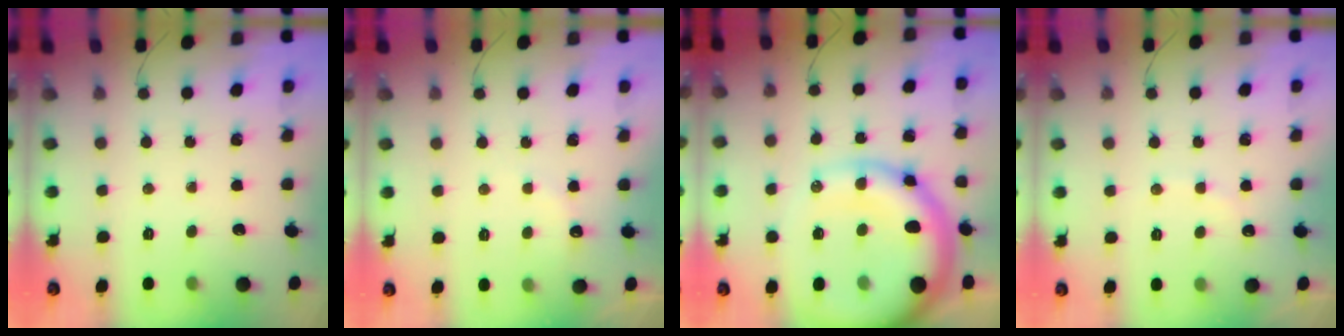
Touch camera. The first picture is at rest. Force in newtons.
{"total": 4.8, "press": 4.8, "slide": 0.7}
{"total": 22.8, "press": 22.4, "slide": 4.5}
{"total": 6.0, "press": 5.9, "slide": 1.1}